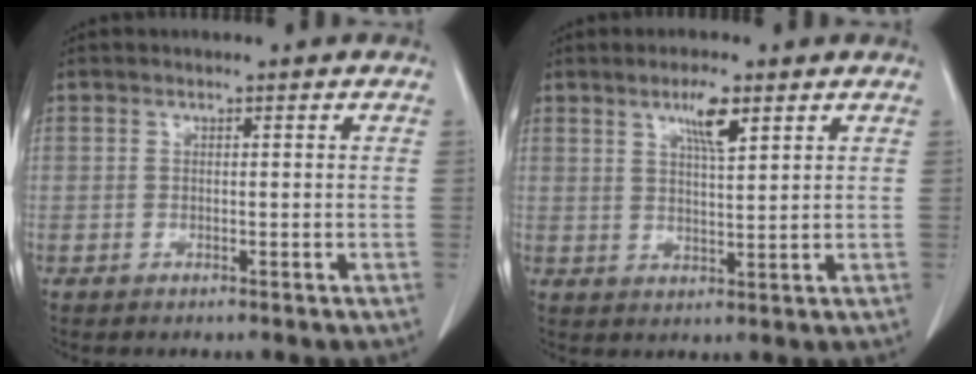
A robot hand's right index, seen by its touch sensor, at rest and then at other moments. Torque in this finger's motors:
{"motor_torque": [0.18, 0.24, 0.10, 0.05]}